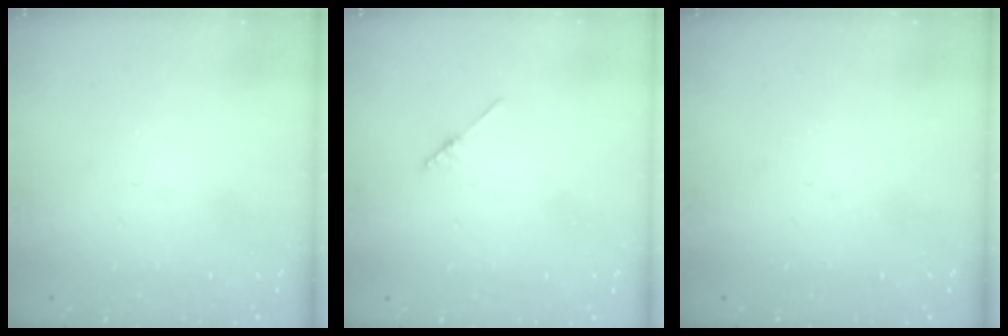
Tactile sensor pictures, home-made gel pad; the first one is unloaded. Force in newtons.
{"total": 2.1, "press": 2.1, "slide": 0.1}
{"total": 0.0}